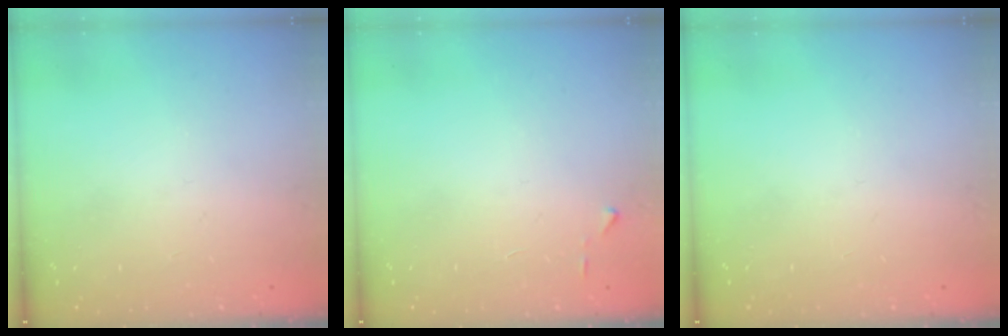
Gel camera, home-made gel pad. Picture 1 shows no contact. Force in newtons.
{"total": 3.7, "press": 3.7, "slide": 0.4}
{"total": 0.0}